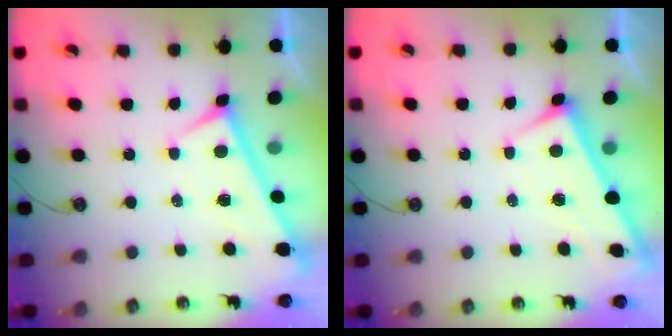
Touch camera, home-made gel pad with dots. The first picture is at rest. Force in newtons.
{"total": 2.5, "press": 2.5, "slide": 0.3}